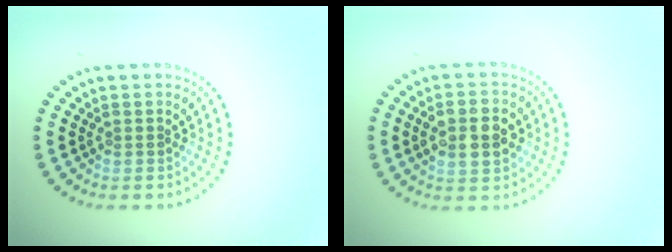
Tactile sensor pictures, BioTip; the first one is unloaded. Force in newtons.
{"total": 4.4, "press": 4.3, "slide": 0.5}